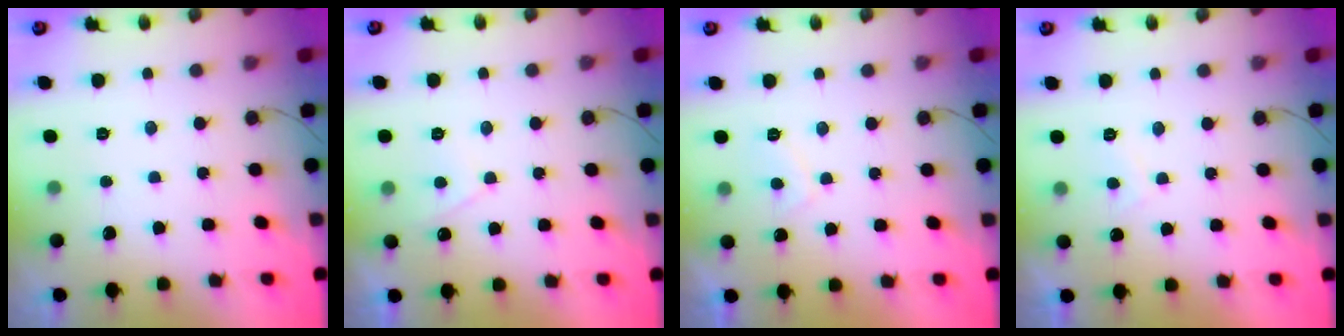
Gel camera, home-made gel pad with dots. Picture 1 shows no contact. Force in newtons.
{"total": 2.9, "press": 2.8, "slide": 0.5}
{"total": 2.2, "press": 2.1, "slide": 0.8}
{"total": 1.7, "press": 1.5, "slide": 0.7}